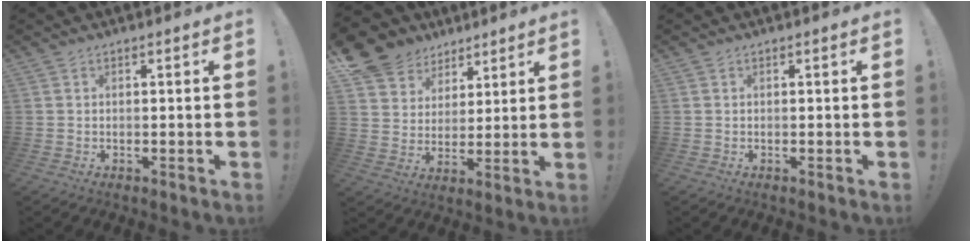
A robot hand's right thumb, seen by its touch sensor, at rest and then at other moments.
{"total": 11.1, "force": [7.0, 8.3, 2.3], "torque": [-0.041, -0.049, 0.143]}
{"total": 0.0}